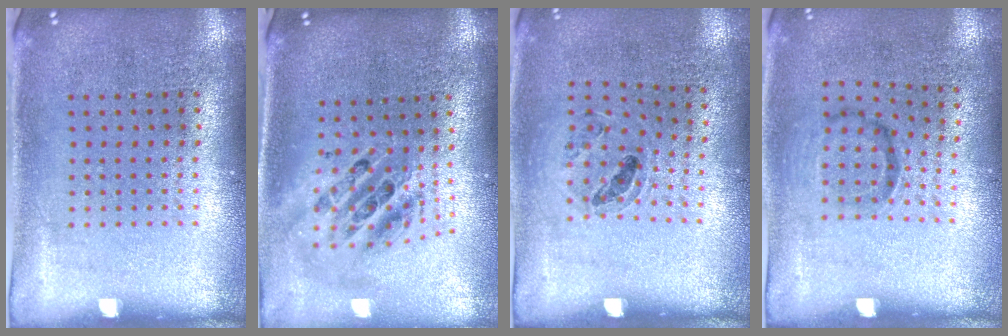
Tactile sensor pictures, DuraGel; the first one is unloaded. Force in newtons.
{"total": 2.1, "press": 1.6, "slide": 1.4}
{"total": 0.9, "press": 0.8, "slide": 0.3}
{"total": 1.0, "press": 0.6, "slide": 0.8}